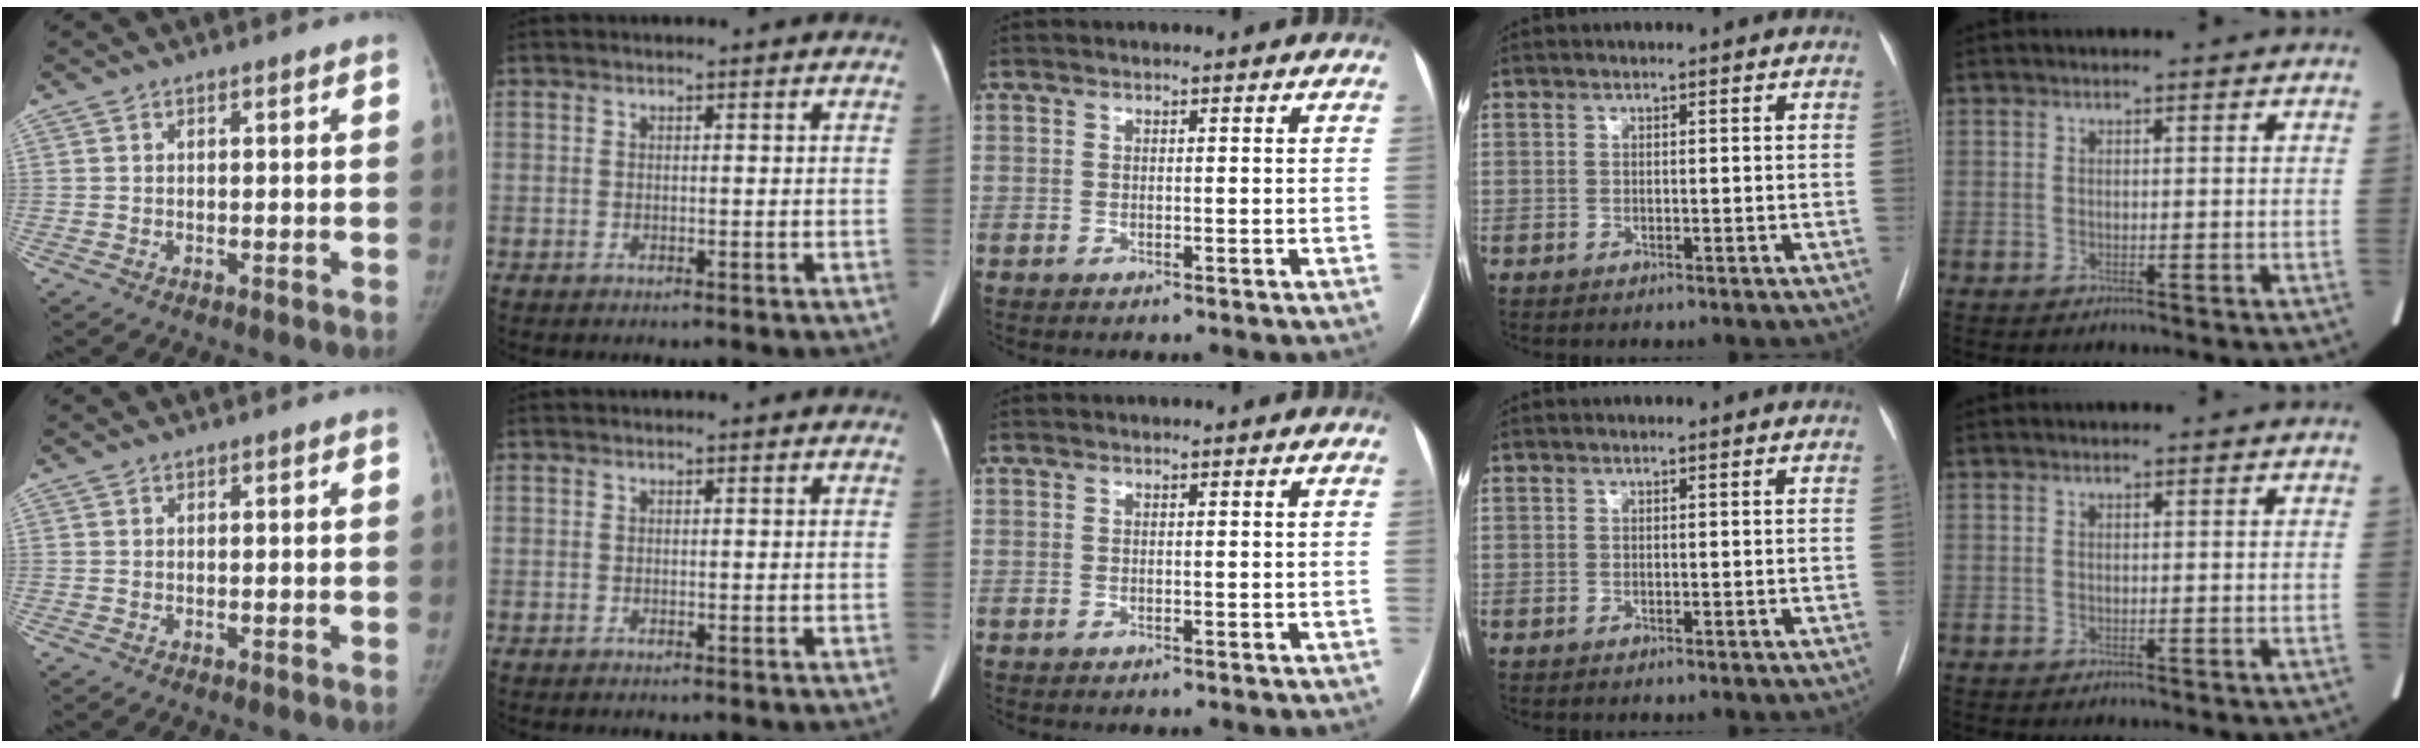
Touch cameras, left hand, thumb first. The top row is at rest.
{}